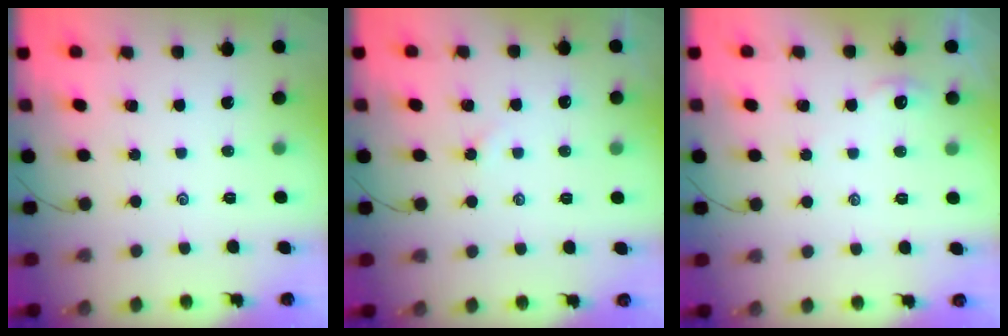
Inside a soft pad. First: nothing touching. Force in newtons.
{"total": 1.7, "press": 1.6, "slide": 0.4}
{"total": 2.5, "press": 2.5, "slide": 0.3}